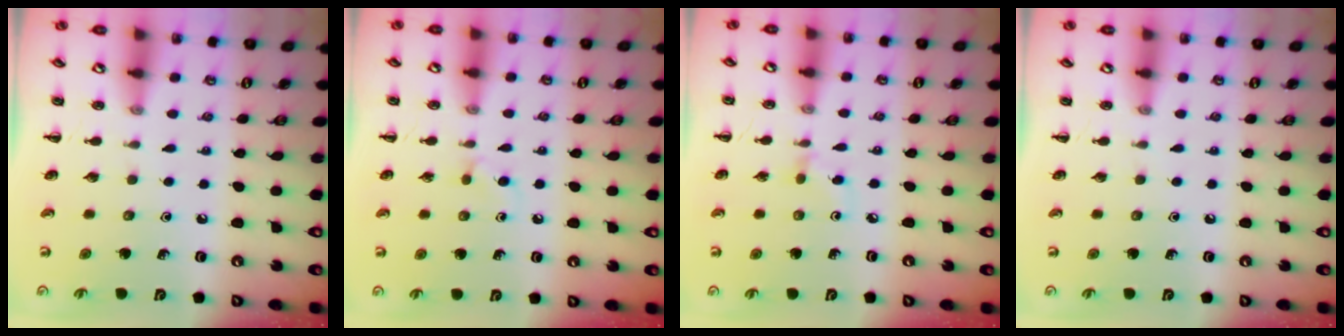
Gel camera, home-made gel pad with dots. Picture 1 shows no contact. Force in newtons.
{"total": 2.2, "press": 2.0, "slide": 1.0}
{"total": 2.7, "press": 2.5, "slide": 1.0}
{"total": 0.0}